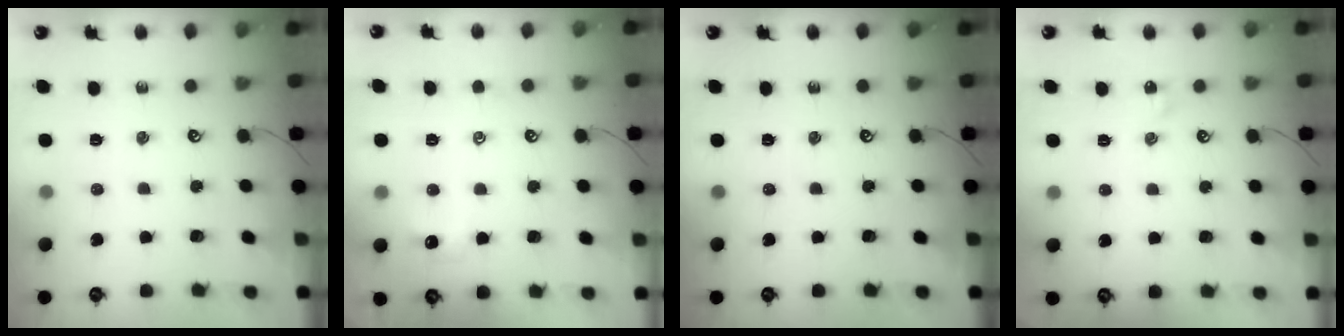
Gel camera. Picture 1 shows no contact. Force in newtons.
{"total": 0.6, "press": 0.2, "slide": 0.6}
{"total": 0.0}
{"total": 2.2, "press": 2.1, "slide": 0.5}